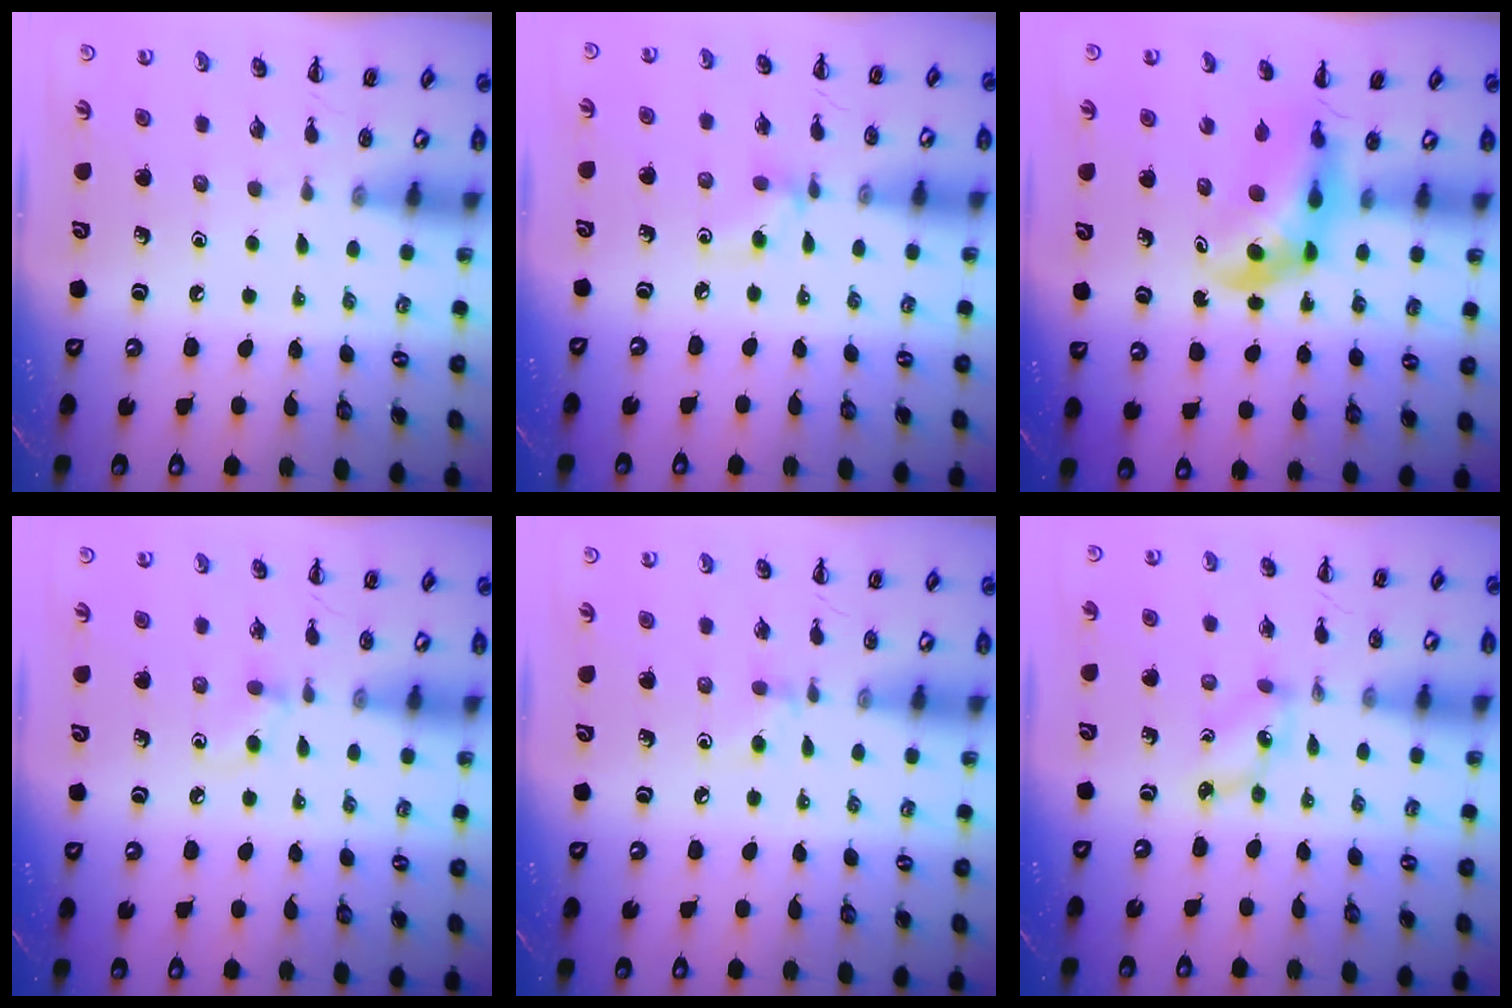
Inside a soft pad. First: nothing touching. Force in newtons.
{"total": 3.8, "press": 3.6, "slide": 1.4}
{"total": 6.1, "press": 6.0, "slide": 1.3}
{"total": 4.9, "press": 4.4, "slide": 2.0}
{"total": 5.1, "press": 4.8, "slide": 1.7}
{"total": 2.1, "press": 2.0, "slide": 0.4}